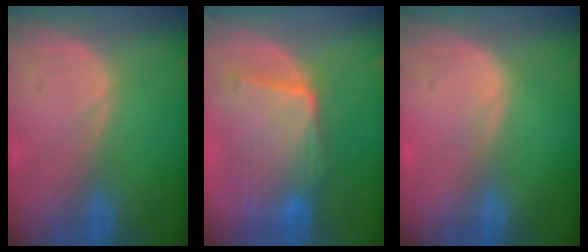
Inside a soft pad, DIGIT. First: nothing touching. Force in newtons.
{"total": 9.1, "press": 8.6, "slide": 2.7}
{"total": 0.9, "press": 0.9, "slide": 0.1}